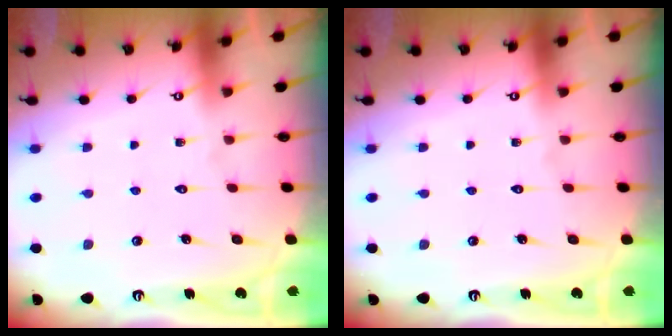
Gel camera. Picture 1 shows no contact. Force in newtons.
{"total": 0.0}